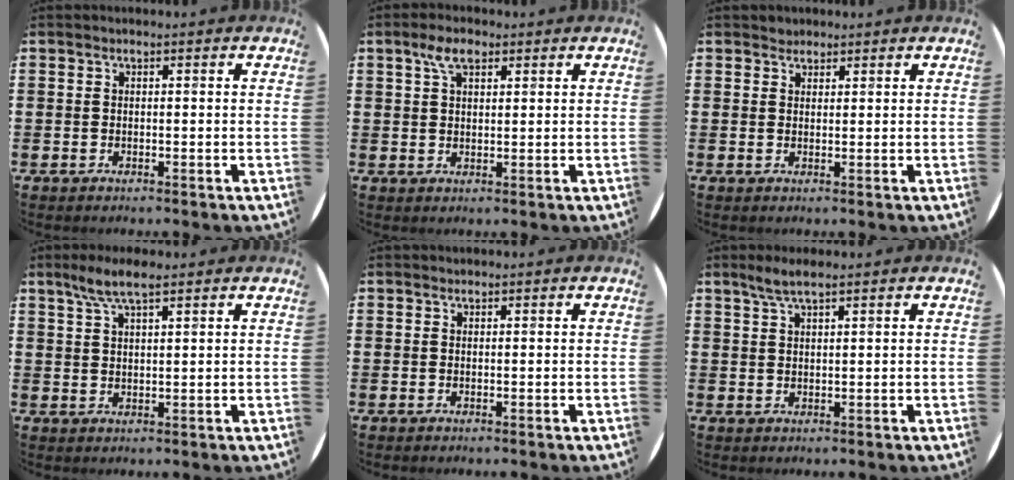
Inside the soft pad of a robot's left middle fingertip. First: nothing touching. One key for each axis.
{"total": 4.1, "fx": 2.6, "fy": 1.8, "fz": 2.6, "tx": -0.040, "ty": 0.001, "tz": 0.043}
{"total": 1.2, "fx": 1.2, "fy": 0.4, "fz": -0.2, "tx": 0.002, "ty": 0.001, "tz": 0.023}
{"total": 4.7, "fx": 3.3, "fy": 1.0, "fz": 3.2, "tx": -0.069, "ty": 0.003, "tz": 0.058}
{"total": 0.0}
{"total": 2.7, "fx": 2.1, "fy": 0.2, "fz": 1.7, "tx": -0.036, "ty": 0.003, "tz": 0.037}